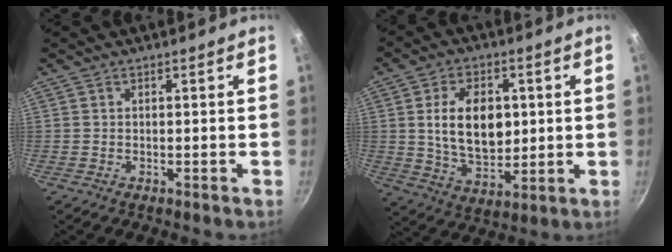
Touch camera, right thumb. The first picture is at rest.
{"total": 13.5, "force": [1.9, 8.7, 10.1], "torque": [-0.146, -0.012, 0.038]}